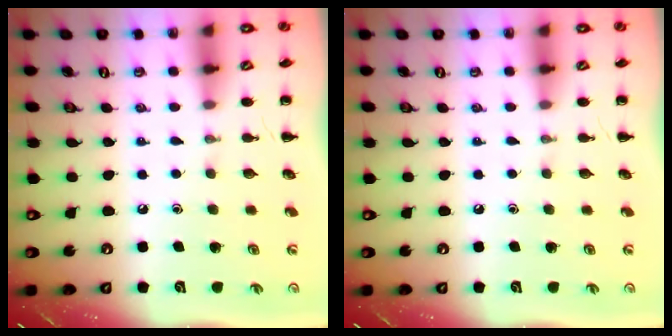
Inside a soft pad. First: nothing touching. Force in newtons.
{"total": 0.0}